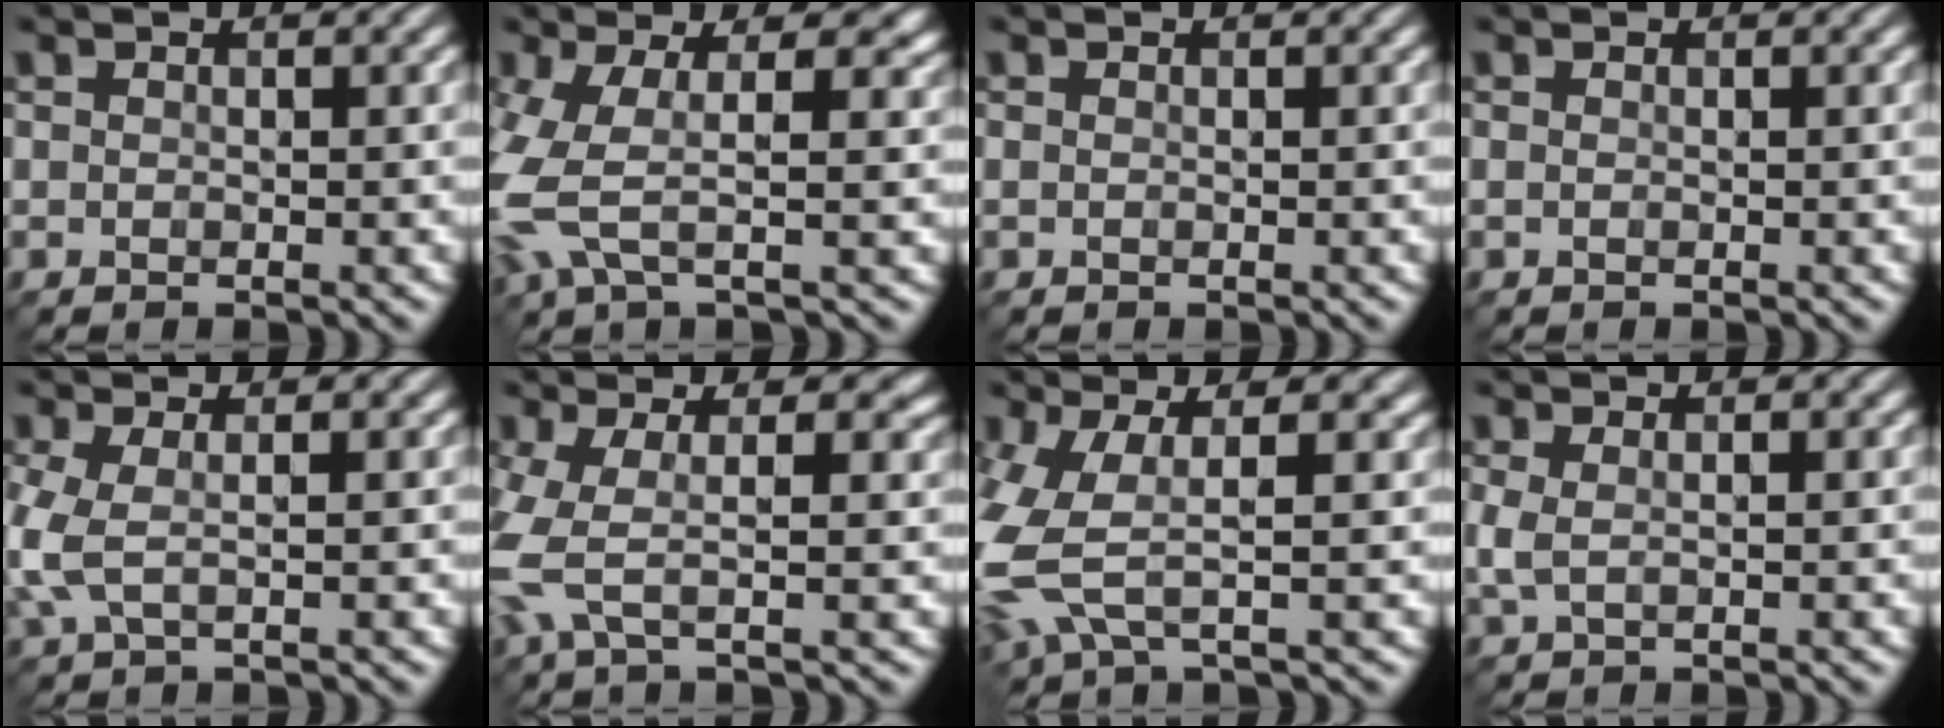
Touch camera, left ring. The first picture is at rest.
{"total": 8.6, "force": [0.2, 4.2, 7.5], "torque": [-0.200, -0.014, -0.004]}
{"total": 0.0}
{"total": 0.0}
{"total": 3.2, "force": [-0.1, 1.3, 2.9], "torque": [-0.086, -0.003, -0.007]}
{"total": 6.2, "force": [0.2, 2.6, 5.6], "torque": [-0.144, -0.010, -0.007]}
{"total": 7.0, "force": [0.0, 2.9, 6.4], "torque": [-0.178, -0.006, -0.007]}
{"total": 1.5, "force": [0.3, 0.6, 1.3], "torque": [-0.035, 0.001, 0.003]}